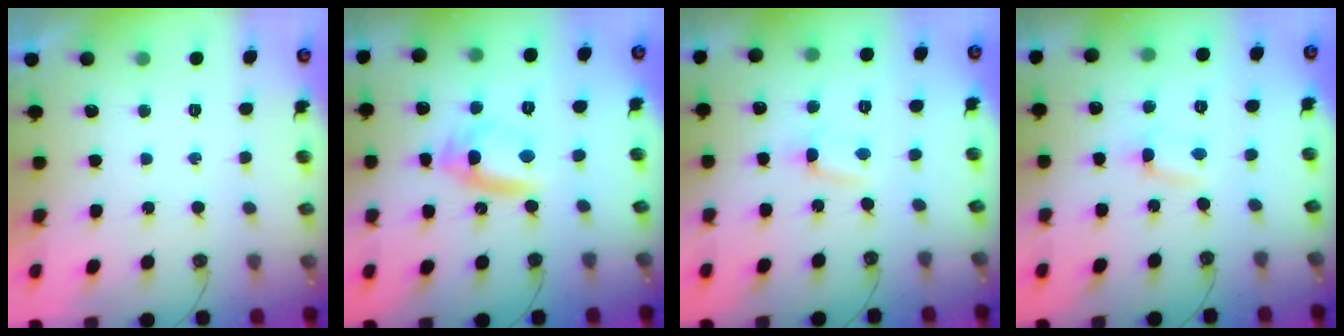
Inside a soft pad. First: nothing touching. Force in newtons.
{"total": 11.2, "press": 9.5, "slide": 5.8}
{"total": 0.6, "press": 0.3, "slide": 0.5}
{"total": 0.6, "press": 0.3, "slide": 0.5}